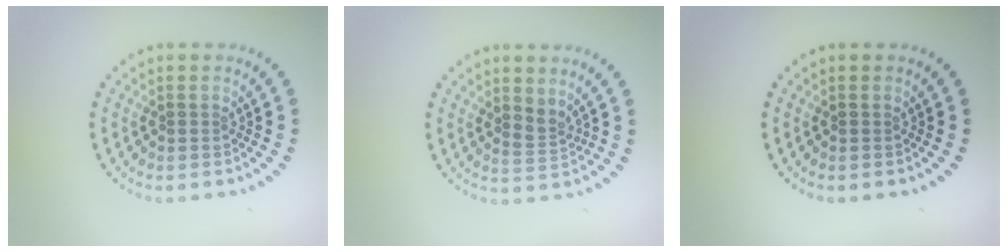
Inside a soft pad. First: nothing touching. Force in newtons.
{"total": 1.6, "press": 1.4, "slide": 0.9}
{"total": 0.0}